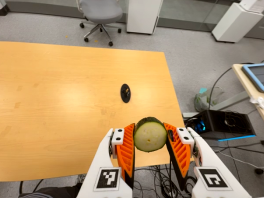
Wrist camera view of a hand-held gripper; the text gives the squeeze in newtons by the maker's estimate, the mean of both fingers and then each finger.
{"total": 9.4, "left": 8.8, "right": 10.0}